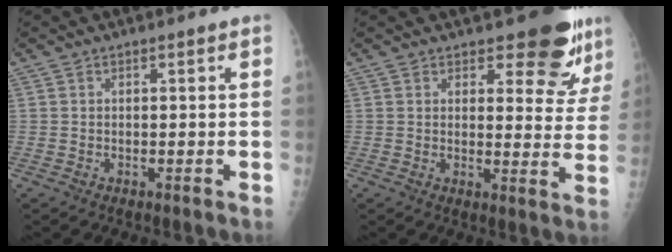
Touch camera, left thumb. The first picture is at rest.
{"total": 10.8, "force": [8.3, 4.3, 5.4], "torque": [-0.027, -0.060, 0.096]}